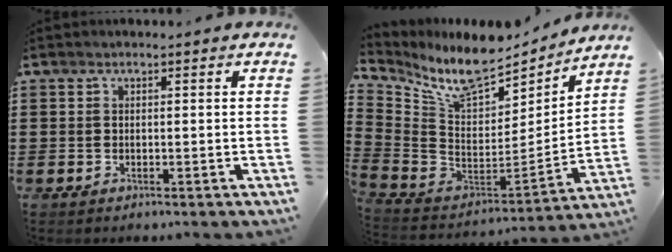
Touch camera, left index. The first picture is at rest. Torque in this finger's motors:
{"motor_torque": [2.14, 0.00, 0.27, 0.12]}